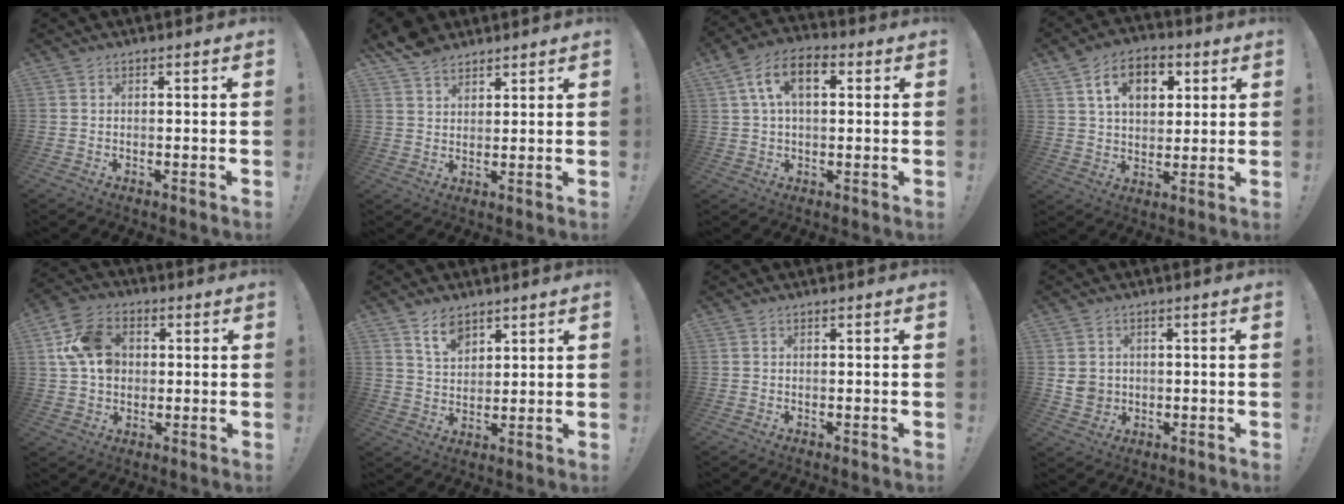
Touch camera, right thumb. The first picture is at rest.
{"total": 6.4, "force": [5.2, 3.3, 1.7], "torque": [-0.033, -0.027, 0.100]}
{"total": 10.8, "force": [2.9, 6.5, 8.1], "torque": [-0.140, 0.011, 0.053]}
{"total": 12.5, "force": [5.2, 8.6, 7.5], "torque": [-0.108, -0.007, 0.094]}
{"total": 13.2, "force": [2.8, 10.7, 7.2], "torque": [-0.125, 0.007, 0.061]}
{"total": 7.7, "force": [5.5, 4.2, 3.3], "torque": [-0.054, -0.028, 0.102]}
{"total": 0.0}
{"total": 5.5, "force": [0.8, 5.1, 1.8], "torque": [-0.040, 0.001, 0.019]}